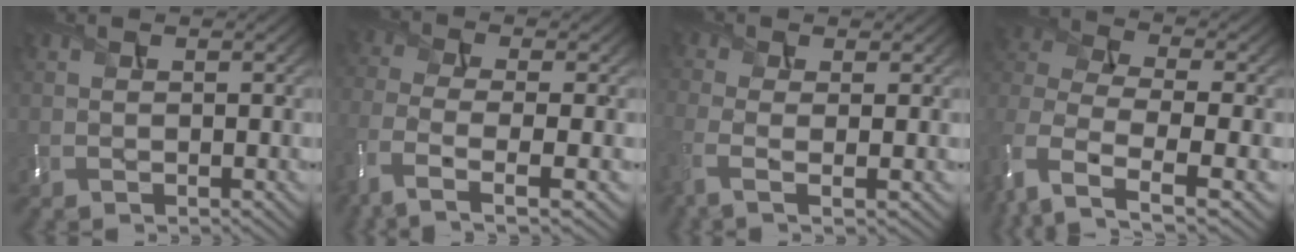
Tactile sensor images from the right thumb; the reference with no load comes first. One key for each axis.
{"total": 8.3, "fx": -4.4, "fy": 3.0, "fz": 6.4, "tx": -0.150, "ty": -0.019, "tz": -0.093}
{"total": 4.3, "fx": -1.4, "fy": 1.6, "fz": 3.8, "tx": -0.100, "ty": -0.011, "tz": -0.031}
{"total": 9.0, "fx": -2.9, "fy": 5.1, "fz": 6.8, "tx": -0.175, "ty": -0.010, "tz": -0.066}